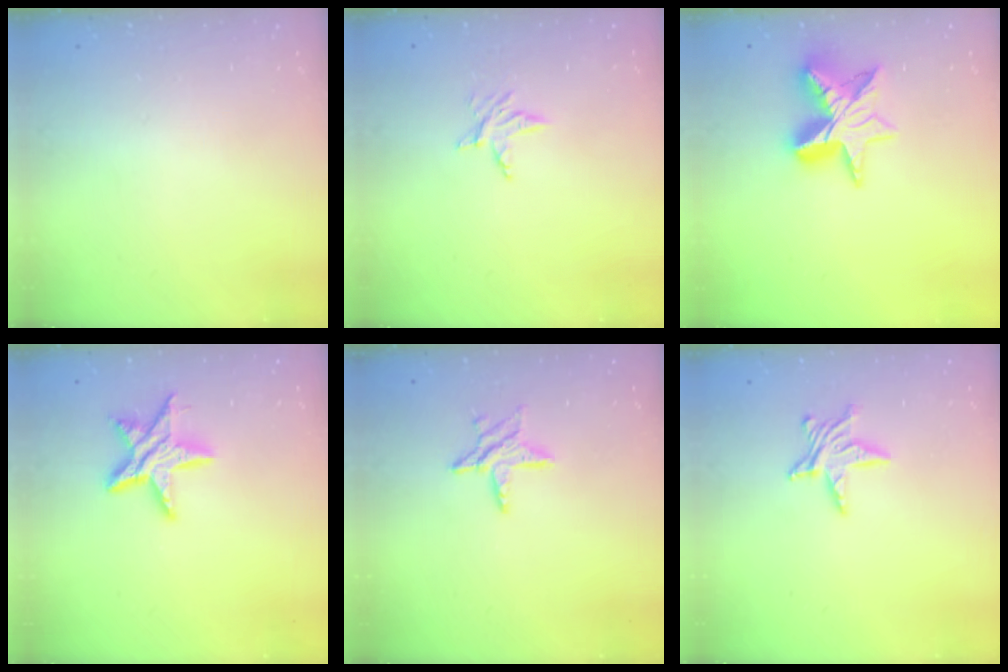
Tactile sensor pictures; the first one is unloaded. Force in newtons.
{"total": 3.6, "press": 3.5, "slide": 0.5}
{"total": 11.6, "press": 11.5, "slide": 1.2}
{"total": 11.6, "press": 11.5, "slide": 0.7}
{"total": 7.4, "press": 7.4, "slide": 0.2}
{"total": 6.7, "press": 6.7, "slide": 0.3}